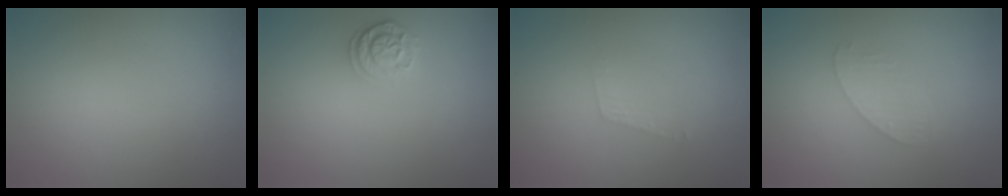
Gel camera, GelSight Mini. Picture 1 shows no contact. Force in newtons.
{"total": 2.0, "press": 1.9, "slide": 0.5}
{"total": 0.9, "press": 0.9, "slide": 0.1}
{"total": 1.6, "press": 1.6, "slide": 0.1}